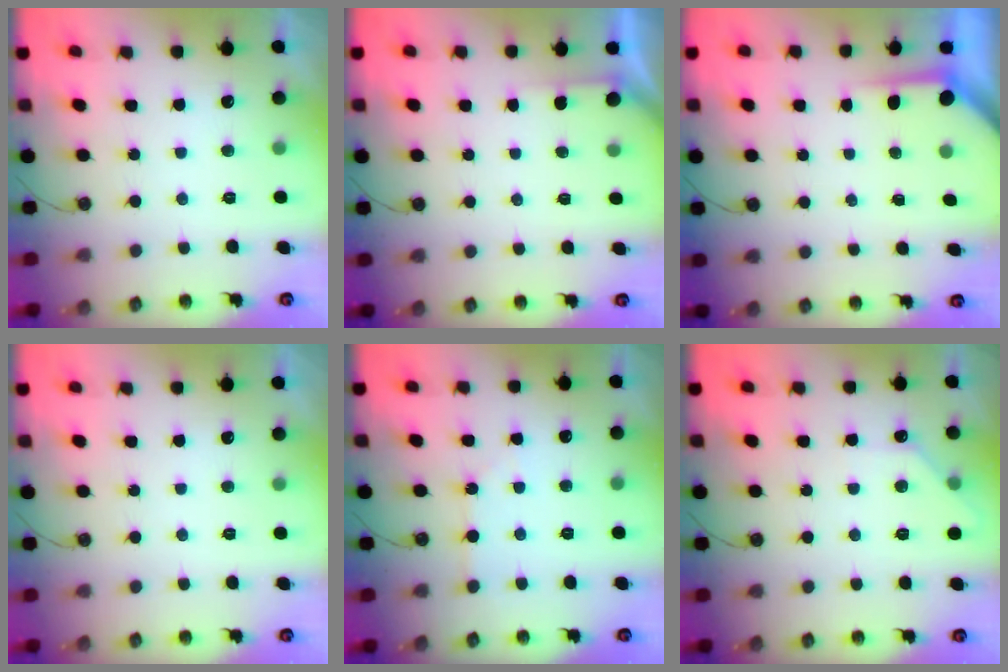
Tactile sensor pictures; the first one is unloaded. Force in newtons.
{"total": 1.5, "press": 1.5, "slide": 0.2}
{"total": 3.6, "press": 3.5, "slide": 0.4}
{"total": 0.0}
{"total": 2.9, "press": 2.9, "slide": 0.5}
{"total": 4.5, "press": 4.4, "slide": 0.6}